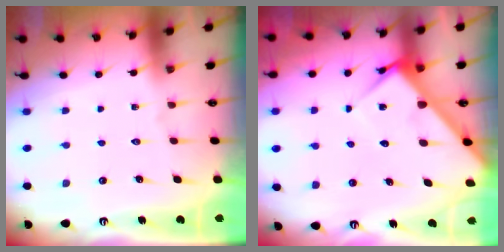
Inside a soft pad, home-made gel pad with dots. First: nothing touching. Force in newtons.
{"total": 5.0, "press": 4.9, "slide": 0.4}